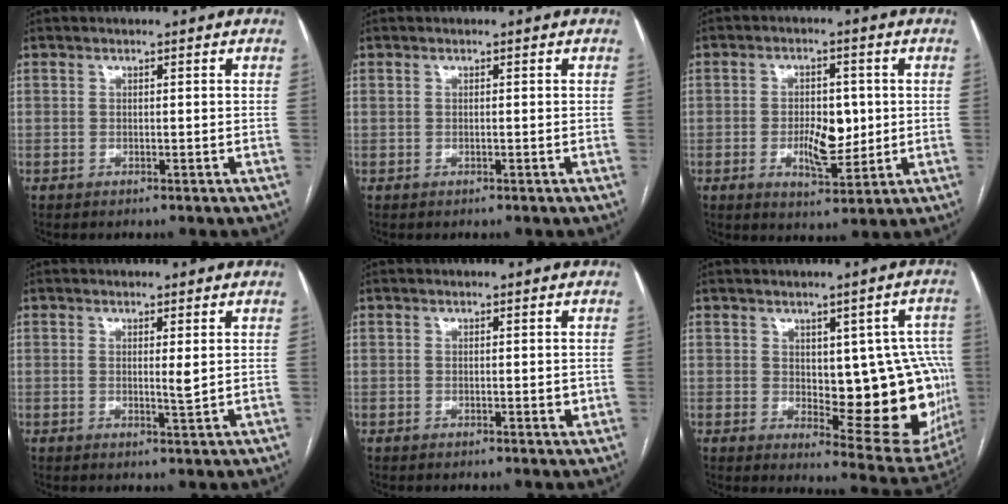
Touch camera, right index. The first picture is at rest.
{"total": 0.0}
{"total": 7.1, "force": [-0.5, 3.1, 6.3], "torque": [-0.102, 0.001, -0.003]}
{"total": 2.0, "force": [0.4, 0.1, 1.9], "torque": [-0.031, -0.004, 0.006]}
{"total": 1.2, "force": [-0.1, 0.5, 1.1], "torque": [-0.013, -0.002, 0.001]}
{"total": 16.8, "force": [-0.3, 6.7, 15.4], "torque": [-0.141, 0.009, 0.016]}